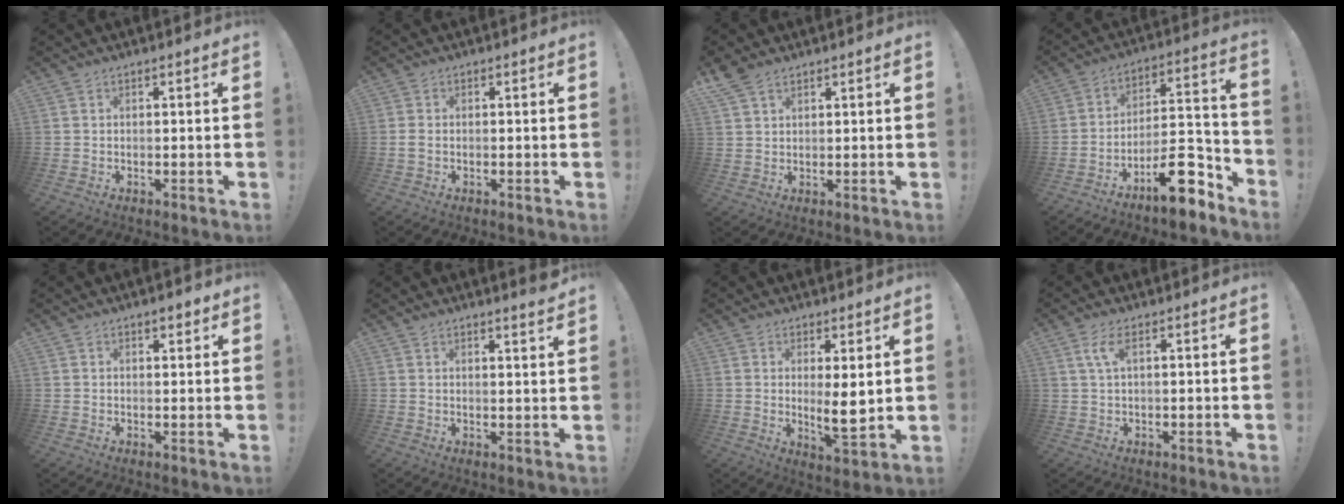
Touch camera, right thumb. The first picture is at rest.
{"total": 1.4, "force": [-0.2, 0.6, 1.2], "torque": [-0.022, 0.004, -0.003]}
{"total": 4.6, "force": [3.7, 1.9, 2.0], "torque": [-0.037, -0.016, 0.072]}
{"total": 16.5, "force": [-11.5, 5.6, 10.5], "torque": [-0.133, 0.085, -0.183]}
{"total": 2.4, "force": [1.7, 1.1, 1.3], "torque": [-0.004, -0.008, 0.027]}
{"total": 3.1, "force": [2.6, -0.3, 1.6], "torque": [-0.014, -0.023, 0.042]}
{"total": 7.4, "force": [1.3, 1.6, 7.1], "torque": [-0.098, -0.028, 0.021]}
{"total": 3.9, "force": [1.7, 1.0, 3.4], "torque": [-0.064, 0.001, 0.029]}